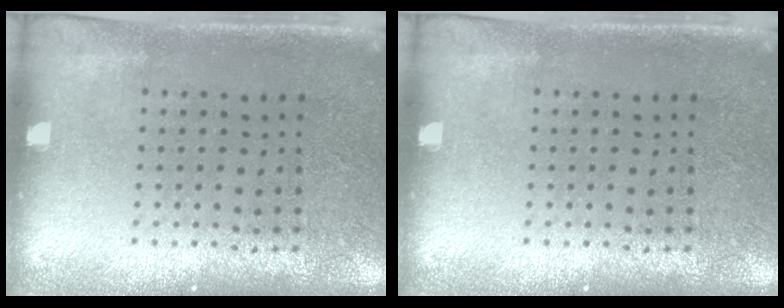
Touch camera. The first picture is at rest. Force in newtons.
{"total": 0.0}